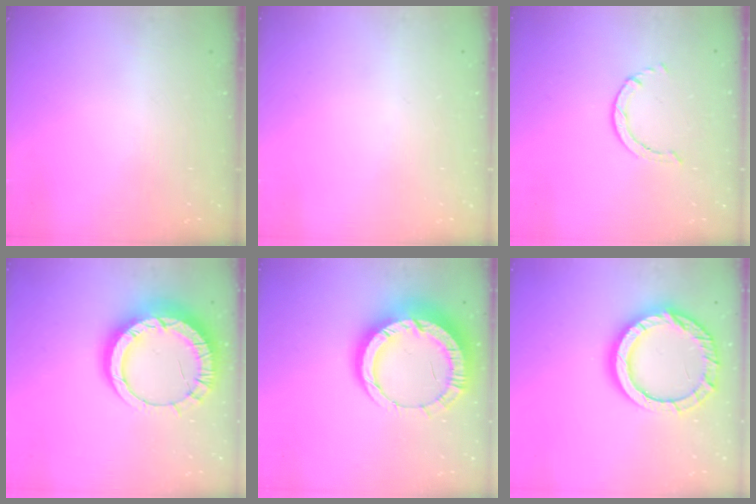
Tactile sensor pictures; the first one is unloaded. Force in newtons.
{"total": 0.0}
{"total": 0.8, "press": 0.7, "slide": 0.2}
{"total": 16.0, "press": 16.0, "slide": 1.4}
{"total": 17.1, "press": 17.0, "slide": 1.9}
{"total": 16.8, "press": 16.7, "slide": 1.8}